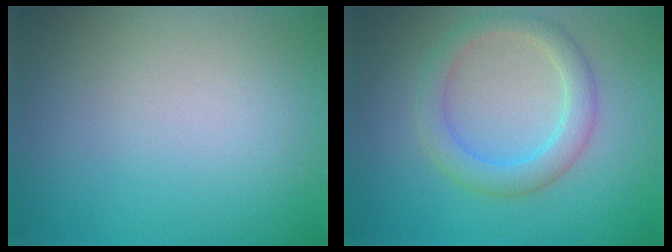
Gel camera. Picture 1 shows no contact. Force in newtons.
{"total": 3.2, "press": 3.2, "slide": 0.0}